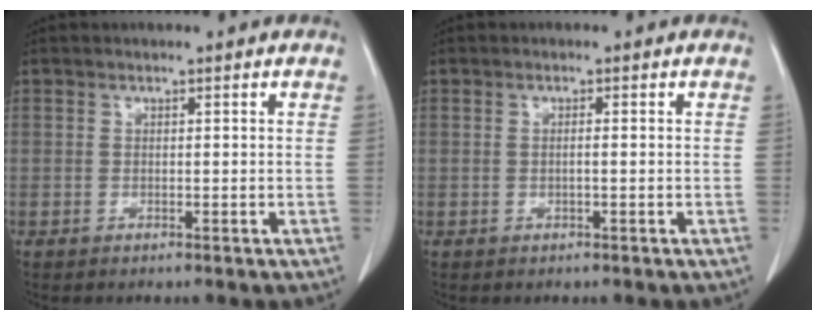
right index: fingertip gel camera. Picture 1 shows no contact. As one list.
[{"total": 0.6, "force": [0.0, 0.0, 0.6], "torque": [-0.009, 0.003, 0.002]}]